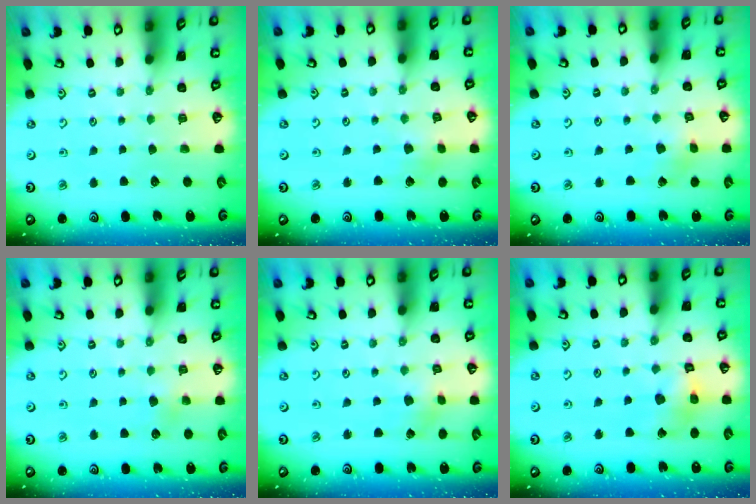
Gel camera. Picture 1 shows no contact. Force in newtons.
{"total": 2.6, "press": 2.6, "slide": 0.5}
{"total": 2.5, "press": 2.4, "slide": 0.3}
{"total": 2.6, "press": 2.6, "slide": 0.5}
{"total": 2.3, "press": 2.3, "slide": 0.3}
{"total": 8.9, "press": 8.8, "slide": 0.9}